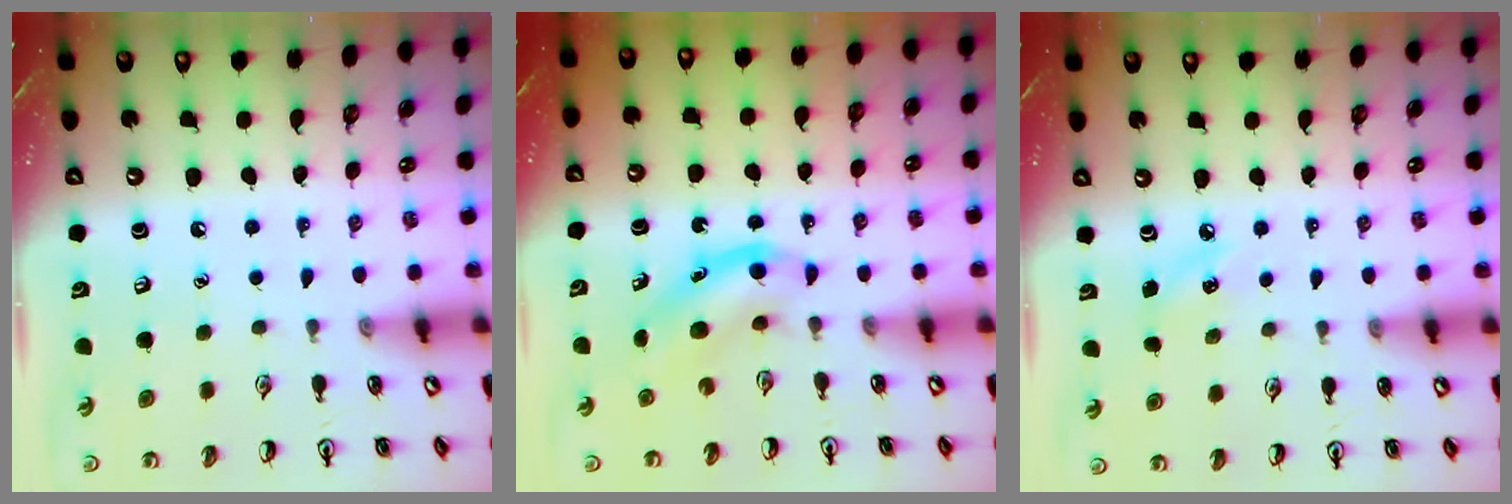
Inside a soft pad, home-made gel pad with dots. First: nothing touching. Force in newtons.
{"total": 4.3, "press": 4.1, "slide": 1.2}
{"total": 5.1, "press": 4.8, "slide": 1.6}